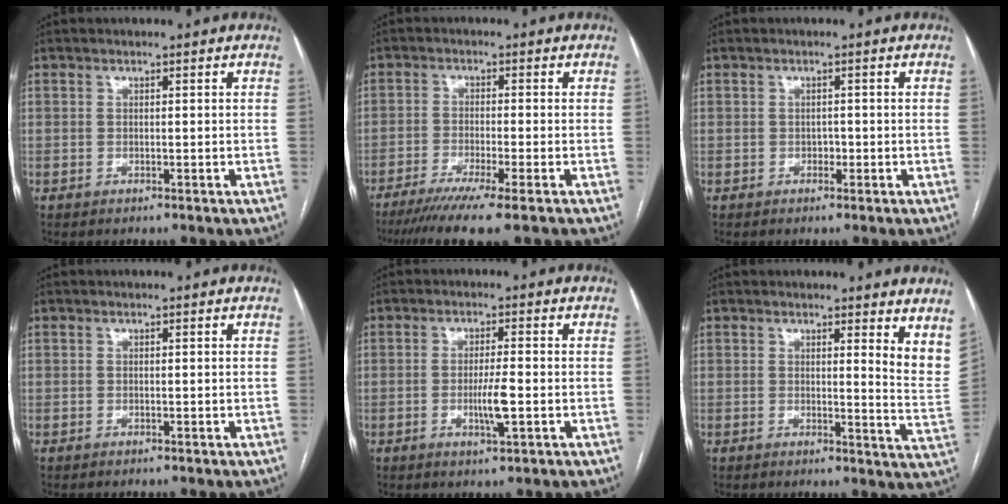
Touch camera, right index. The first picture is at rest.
{"total": 9.5, "force": [-7.0, -0.7, 6.4], "torque": [-0.092, -0.024, -0.109]}
{"total": 0.9, "force": [-0.3, 0.7, 0.5], "torque": [-0.007, 0.003, -0.004]}
{"total": 0.0}
{"total": 4.4, "force": [-1.1, 0.2, 4.3], "torque": [-0.082, -0.008, -0.019]}
{"total": 6.4, "force": [5.2, 0.6, 3.7], "torque": [-0.037, -0.037, 0.038]}